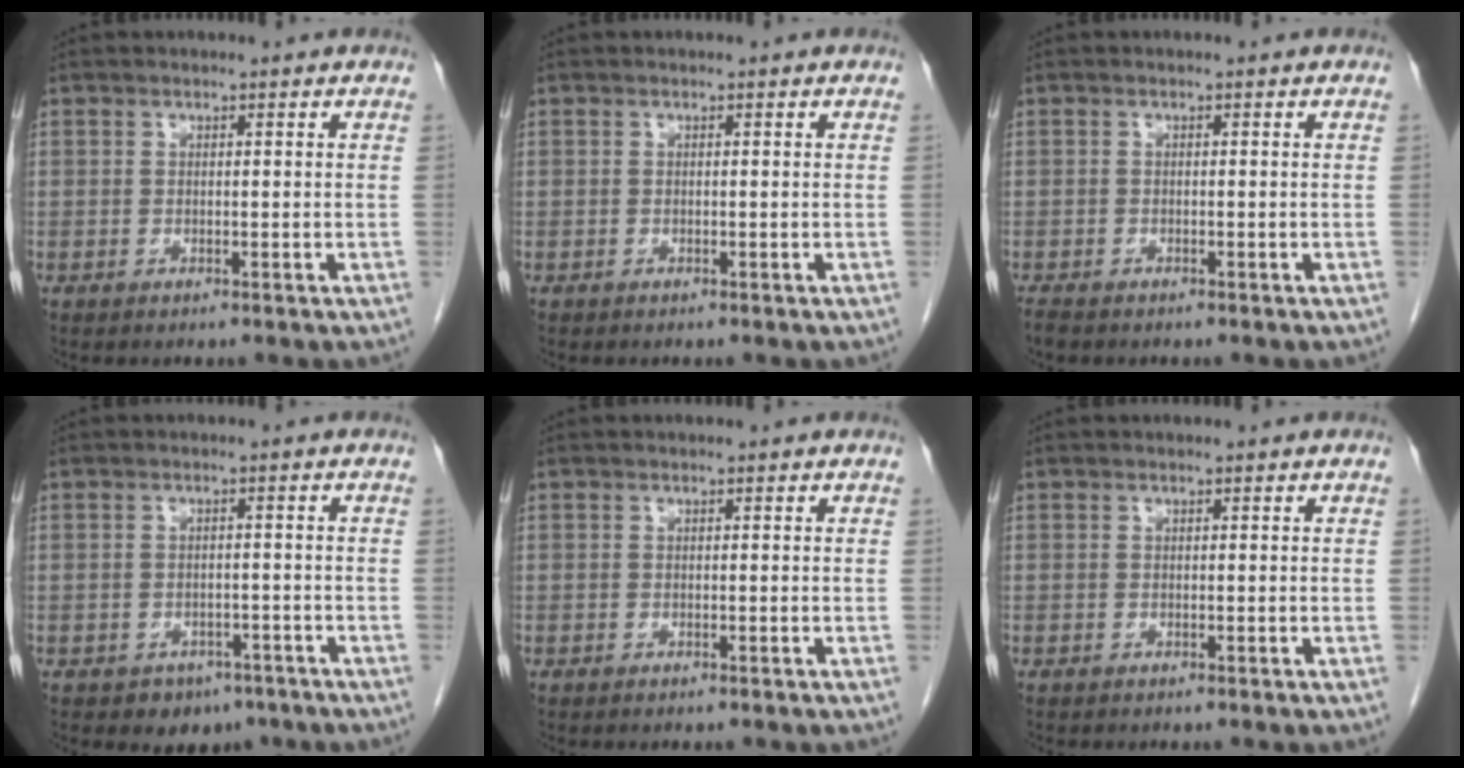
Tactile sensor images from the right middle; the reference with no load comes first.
{"total": 0.0}
{"total": 1.5, "force": [-1.3, 0.4, 0.6], "torque": [-0.018, -0.004, -0.021]}
{"total": 4.0, "force": [-2.8, 2.8, 0.8], "torque": [-0.006, 0.009, -0.031]}
{"total": 0.0}
{"total": 0.0}